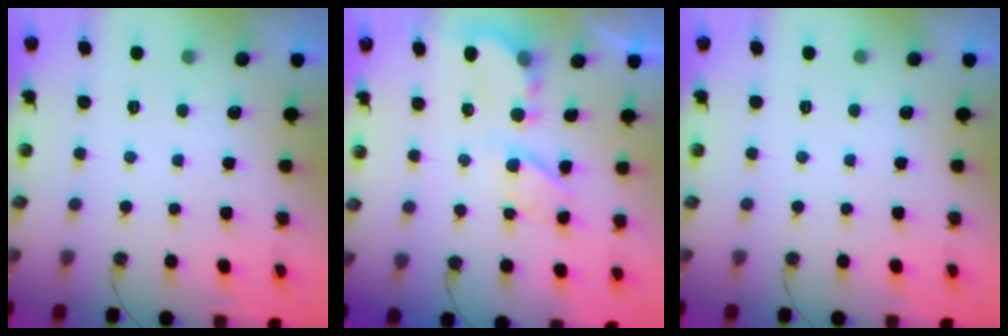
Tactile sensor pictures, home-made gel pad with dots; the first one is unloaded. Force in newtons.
{"total": 6.7, "press": 6.7, "slide": 0.6}
{"total": 0.0}